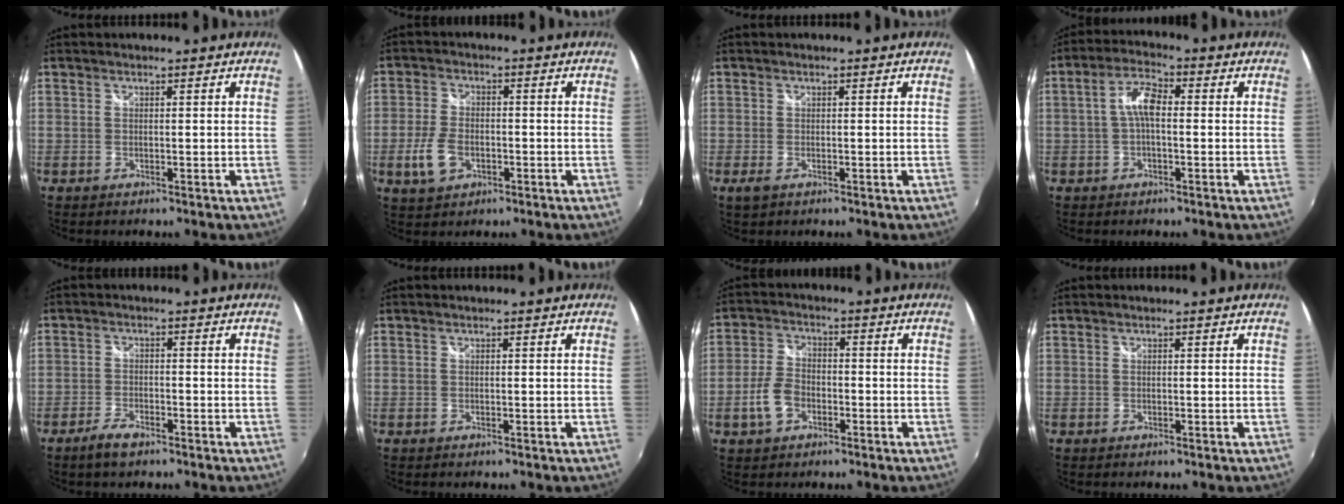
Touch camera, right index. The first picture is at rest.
{"total": 7.0, "force": [-2.5, 4.3, 4.8], "torque": [-0.113, -0.003, -0.044]}
{"total": 1.9, "force": [-1.0, 1.0, 1.2], "torque": [-0.026, -0.007, -0.018]}
{"total": 5.2, "force": [-0.3, 2.1, 4.8], "torque": [-0.097, 0.017, -0.007]}
{"total": 4.1, "force": [-3.1, 1.4, 2.2], "torque": [-0.061, -0.004, -0.061]}
{"total": 0.0}
{"total": 6.4, "force": [-2.7, 4.1, 4.1], "torque": [-0.091, 0.007, -0.049]}
{"total": 0.0}